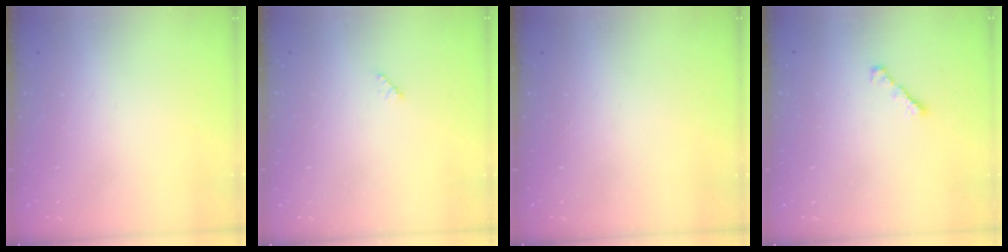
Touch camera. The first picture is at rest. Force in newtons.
{"total": 3.2, "press": 3.2, "slide": 0.4}
{"total": 0.0}
{"total": 2.5, "press": 2.4, "slide": 0.6}